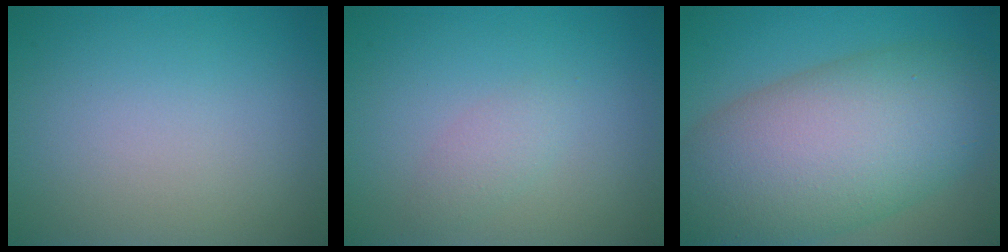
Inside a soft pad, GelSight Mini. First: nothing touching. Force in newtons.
{"total": 1.4, "press": 1.4, "slide": 0.0}
{"total": 12.7, "press": 12.7, "slide": 0.8}